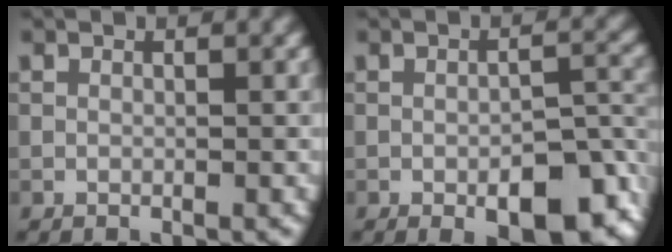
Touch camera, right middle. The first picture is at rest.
{"total": 8.1, "force": [-3.9, 3.2, 6.4], "torque": [-0.086, -0.007, -0.045]}